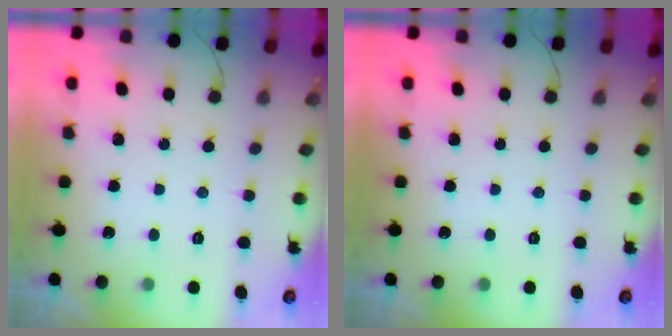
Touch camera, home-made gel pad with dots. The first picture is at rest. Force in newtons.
{"total": 0.0}